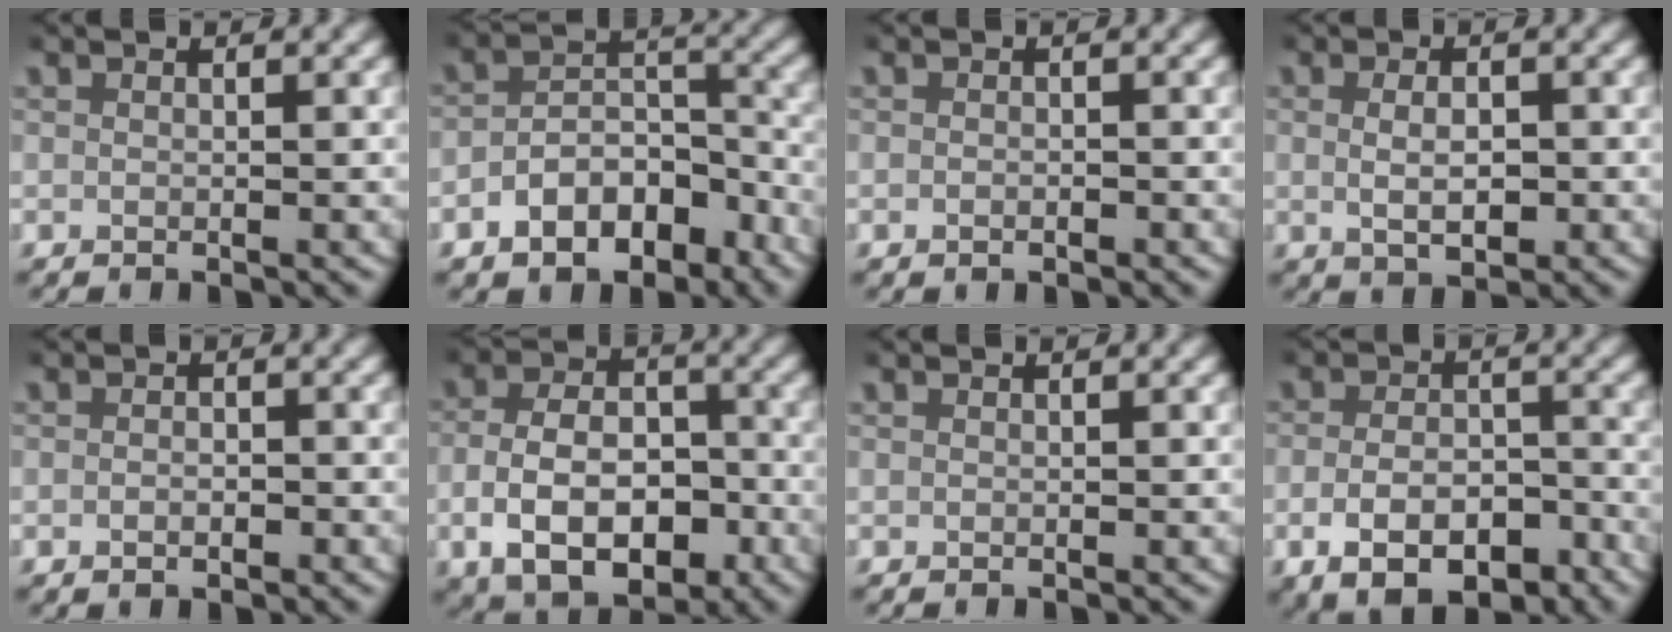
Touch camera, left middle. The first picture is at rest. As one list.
[{"total": 6.5, "force": [-4.1, 4.1, 2.9], "torque": [-0.045, -0.001, -0.068]}, {"total": 0.7, "force": [-0.5, 0.3, 0.3], "torque": [-0.010, -0.005, -0.006]}, {"total": 3.3, "force": [-0.2, 1.8, 2.8], "torque": [-0.043, -0.007, 0.003]}, {"total": 1.1, "force": [-0.7, 0.6, 0.6], "torque": [-0.011, -0.004, -0.010]}, {"total": 9.5, "force": [-3.1, 6.6, 6.1], "torque": [-0.110, -0.021, -0.048]}, {"total": 0.0}, {"total": 7.2, "force": [-4.2, 4.1, 4.1], "torque": [-0.056, -0.012, -0.068]}]